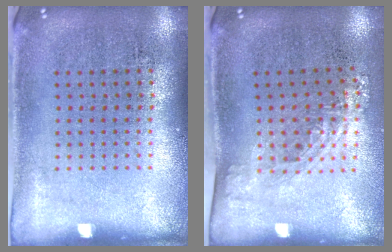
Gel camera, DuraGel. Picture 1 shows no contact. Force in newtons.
{"total": 1.4, "press": 1.0, "slide": 0.9}